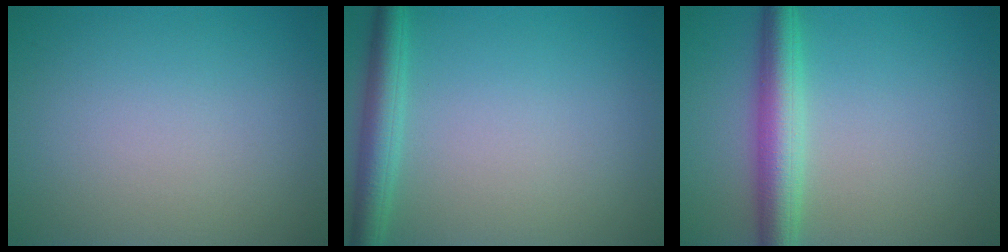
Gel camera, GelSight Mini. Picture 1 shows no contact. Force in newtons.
{"total": 3.3, "press": 3.3, "slide": 0.2}
{"total": 4.6, "press": 4.6, "slide": 0.1}